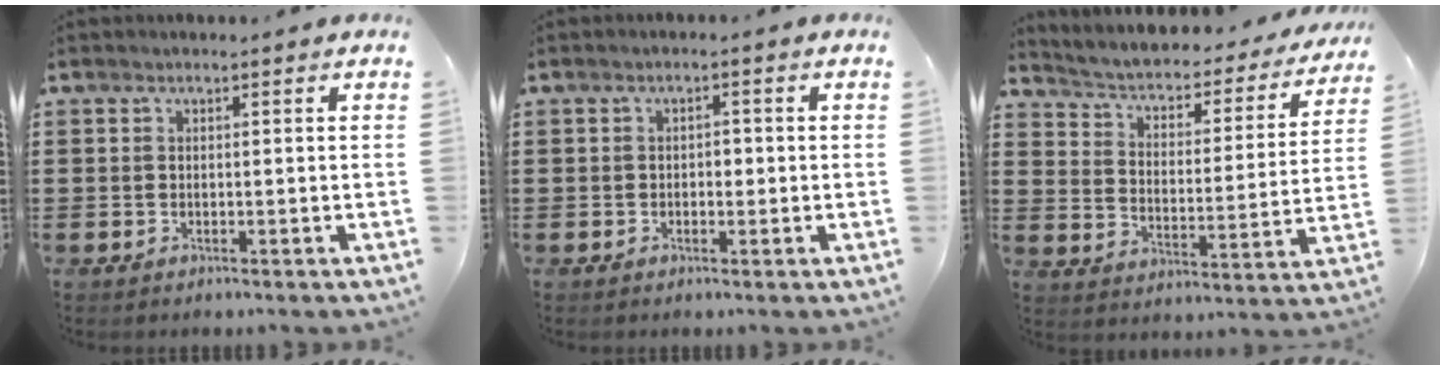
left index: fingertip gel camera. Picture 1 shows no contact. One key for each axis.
{"total": 1.4, "fx": -0.3, "fy": 0.9, "fz": 1.0, "tx": -0.022, "ty": 0.005, "tz": -0.009}
{"total": 2.2, "fx": 1.4, "fy": 1.3, "fz": 1.0, "tx": -0.035, "ty": -0.020, "tz": 0.011}